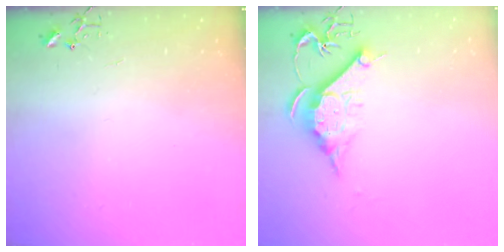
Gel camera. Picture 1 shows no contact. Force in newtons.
{"total": 11.7, "press": 11.7, "slide": 0.9}